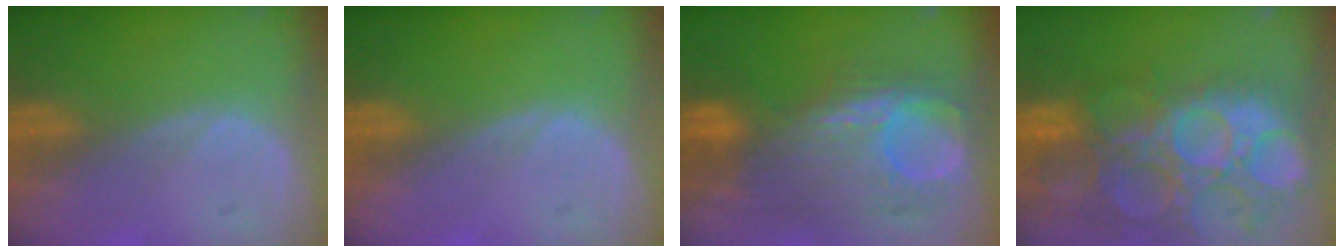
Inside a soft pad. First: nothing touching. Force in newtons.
{"total": 0.0}
{"total": 10.4, "press": 9.9, "slide": 3.0}
{"total": 15.0, "press": 12.5, "slide": 8.2}